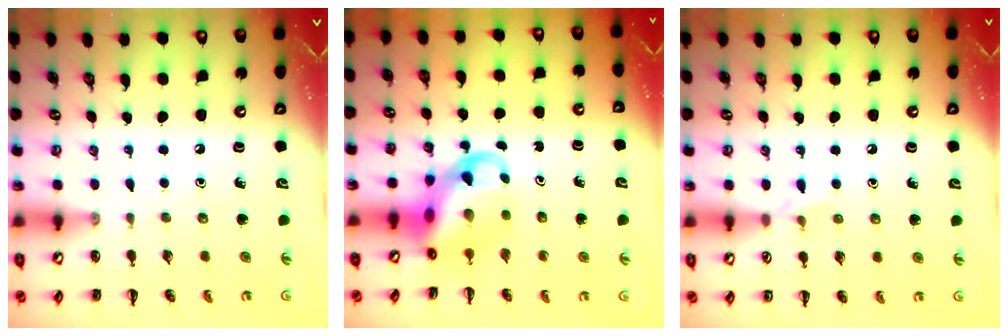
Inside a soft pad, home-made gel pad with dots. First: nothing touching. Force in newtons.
{"total": 8.5, "press": 8.2, "slide": 2.2}
{"total": 5.1, "press": 4.8, "slide": 1.8}